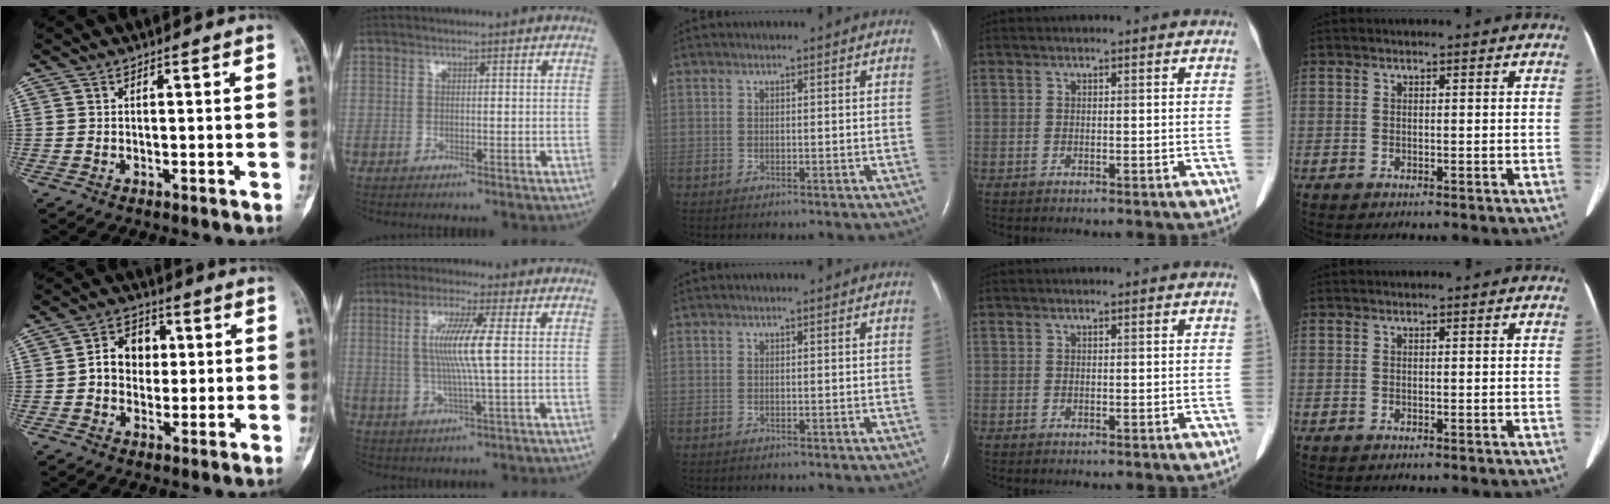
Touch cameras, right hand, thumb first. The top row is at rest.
{"thumb": {"total": 8.2, "force": [0.8, 6.5, 5.0], "torque": [-0.046, 0.014, 0.006]}, "index": {"total": 7.9, "force": [1.2, -0.4, 7.8], "torque": [-0.162, -0.001, 0.024]}}